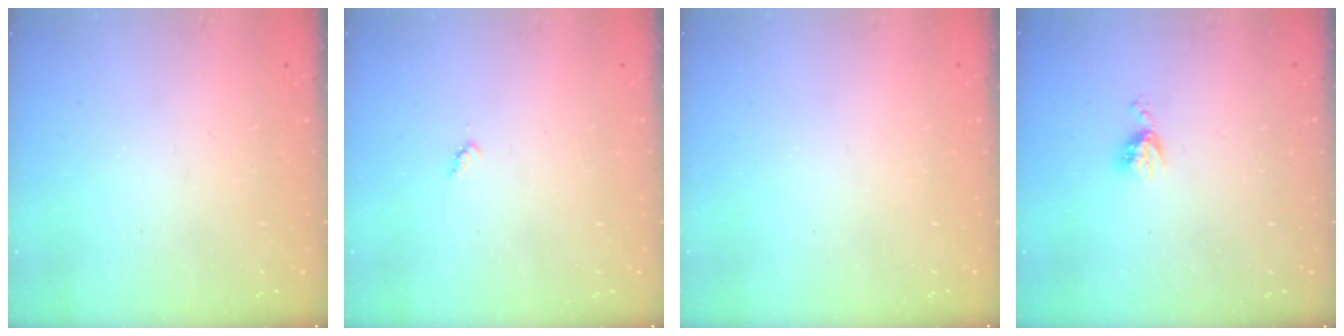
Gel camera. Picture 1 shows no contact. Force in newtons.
{"total": 3.8, "press": 3.8, "slide": 0.5}
{"total": 0.0}
{"total": 4.3, "press": 4.2, "slide": 0.5}